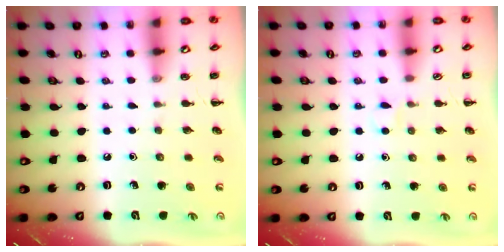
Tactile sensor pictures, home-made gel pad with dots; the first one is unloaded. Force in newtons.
{"total": 3.3, "press": 3.1, "slide": 1.1}